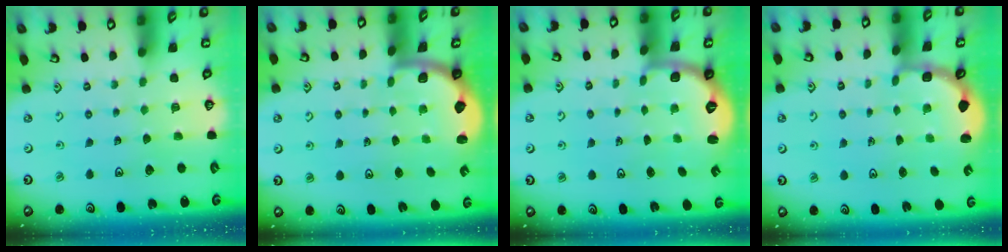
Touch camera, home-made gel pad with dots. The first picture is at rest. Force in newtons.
{"total": 2.0, "press": 1.9, "slide": 0.5}
{"total": 2.6, "press": 1.6, "slide": 2.1}
{"total": 2.7, "press": 2.3, "slide": 1.4}